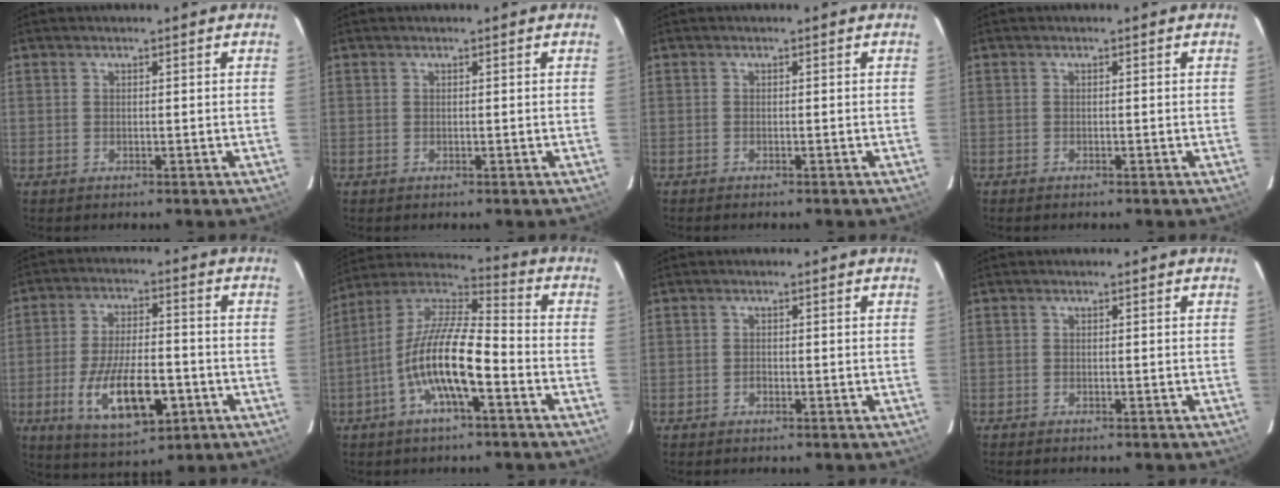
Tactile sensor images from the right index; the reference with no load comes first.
{"total": 0.0}
{"total": 0.9, "force": [-0.9, 0.1, 0.3], "torque": [-0.009, -0.003, -0.015]}
{"total": 0.6, "force": [-0.6, 0.1, 0.2], "torque": [-0.005, -0.002, -0.011]}
{"total": 14.5, "force": [-5.0, 5.7, 12.4], "torque": [-0.243, -0.013, -0.075]}
{"total": 14.1, "force": [-5.2, 3.2, 12.7], "torque": [-0.244, 0.002, -0.105]}
{"total": 0.7, "force": [-0.5, 0.4, 0.1], "torque": [-0.002, 0.005, -0.010]}
{"total": 1.8, "force": [-1.6, 0.5, 0.7], "torque": [-0.019, -0.004, -0.026]}